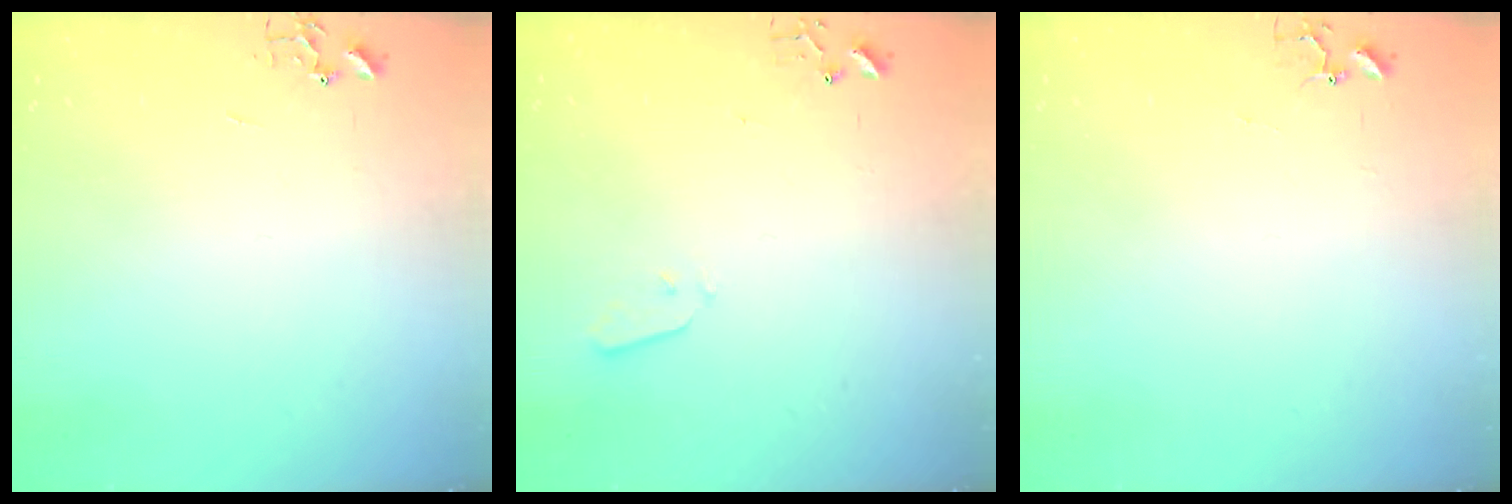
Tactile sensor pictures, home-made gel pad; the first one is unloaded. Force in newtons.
{"total": 2.9, "press": 2.8, "slide": 0.8}
{"total": 3.7, "press": 3.7, "slide": 0.3}